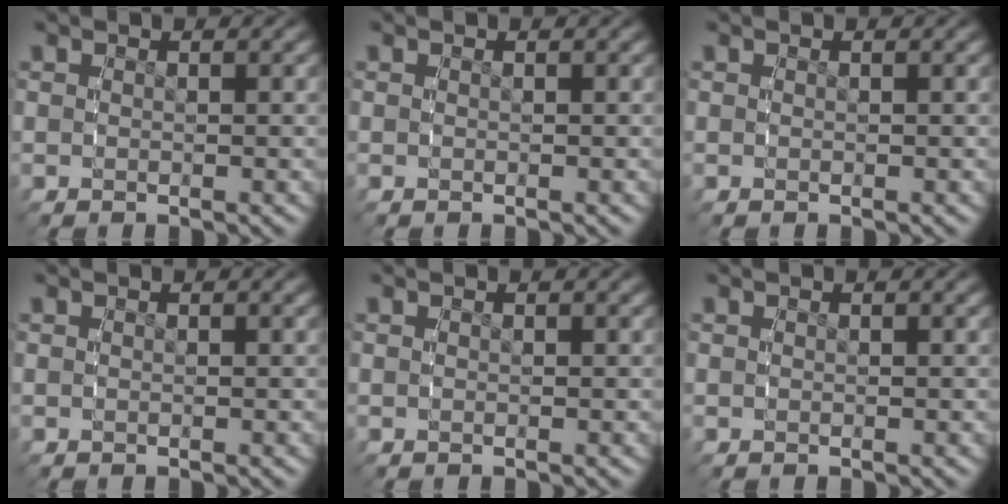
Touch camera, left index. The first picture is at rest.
{"total": 0.0}
{"total": 0.0}
{"total": 0.0}
{"total": 0.0}
{"total": 0.0}